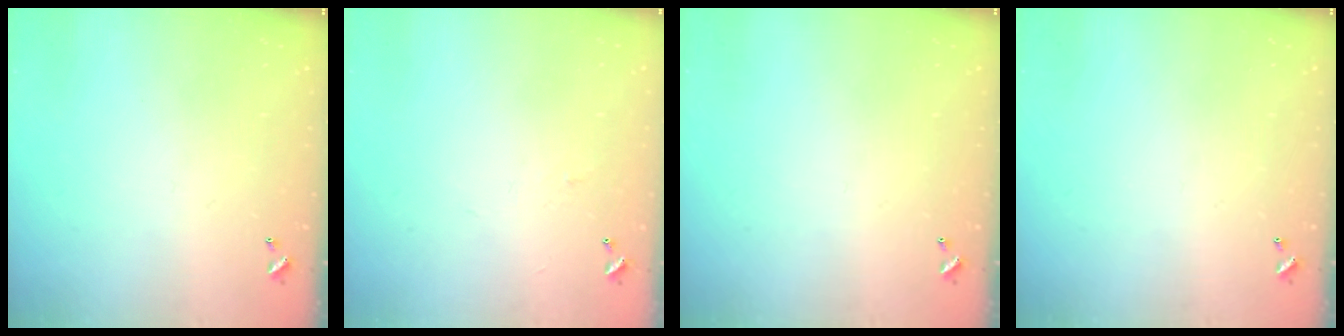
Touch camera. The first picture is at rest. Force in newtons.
{"total": 1.0, "press": 0.9, "slide": 0.4}
{"total": 0.0}
{"total": 0.0}